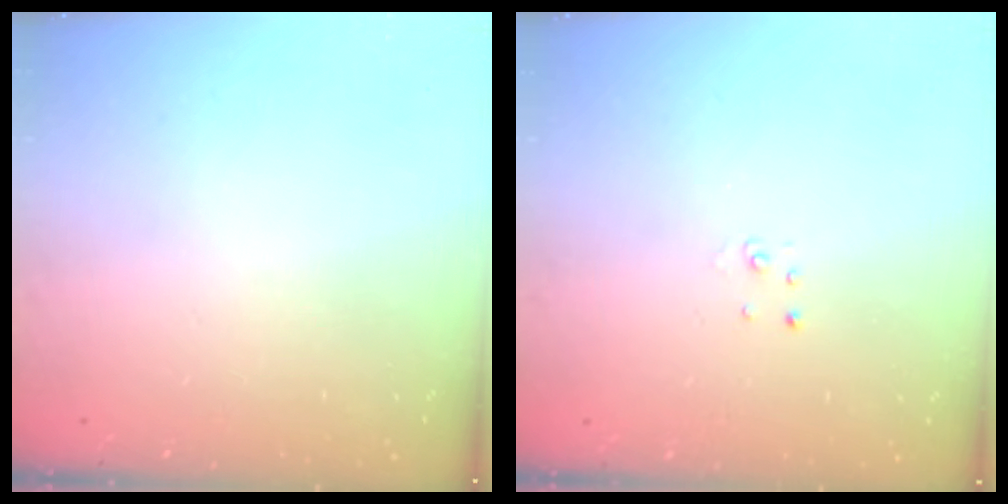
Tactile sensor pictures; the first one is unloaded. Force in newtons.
{"total": 2.0, "press": 2.0, "slide": 0.2}